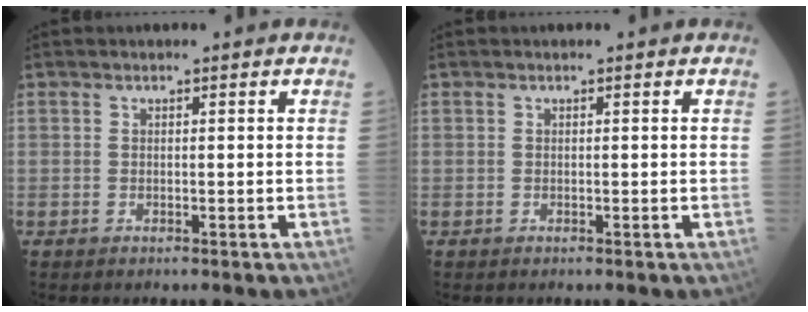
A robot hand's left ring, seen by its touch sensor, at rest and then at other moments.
{"total": 0.0}